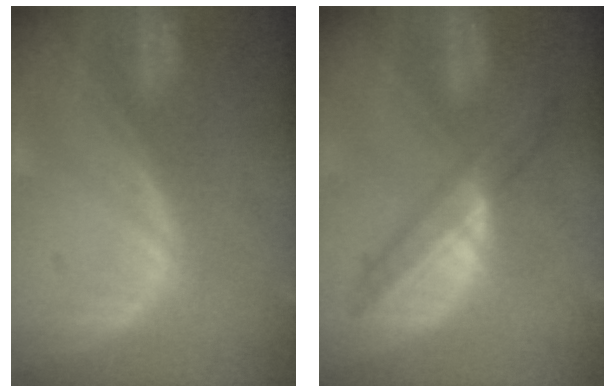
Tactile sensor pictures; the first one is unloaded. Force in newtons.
{"total": 5.9, "press": 5.8, "slide": 1.0}